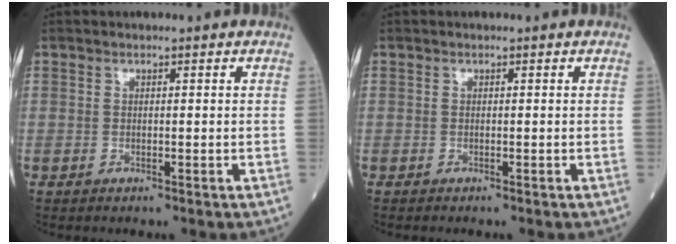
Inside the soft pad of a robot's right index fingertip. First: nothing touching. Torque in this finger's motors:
{"motor_torque": [-0.04, -0.05, -0.02, 0.00]}